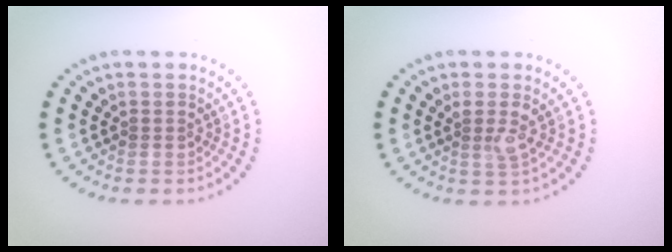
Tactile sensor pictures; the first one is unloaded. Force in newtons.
{"total": 1.6, "press": 1.3, "slide": 0.9}